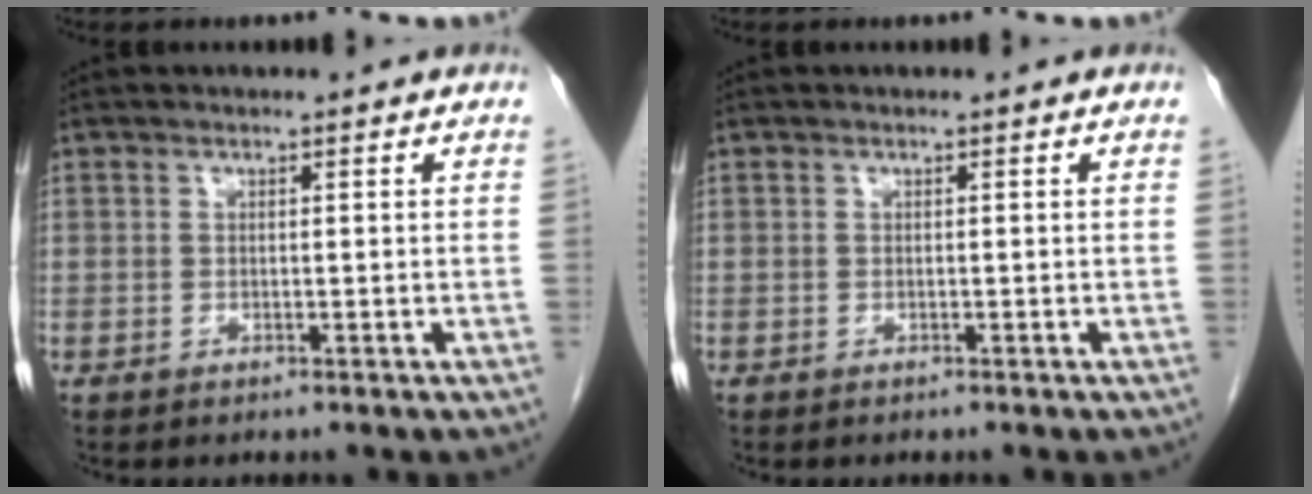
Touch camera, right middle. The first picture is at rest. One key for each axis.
{"total": 0.0}